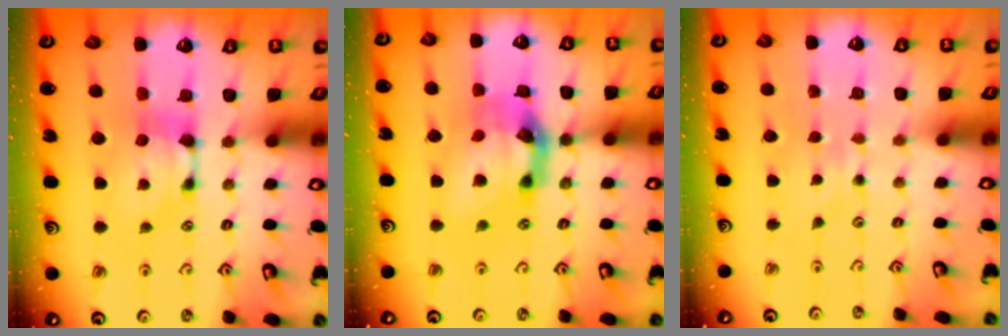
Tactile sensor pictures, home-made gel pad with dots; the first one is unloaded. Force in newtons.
{"total": 9.1, "press": 8.8, "slide": 2.5}
{"total": 3.3, "press": 3.3, "slide": 0.2}